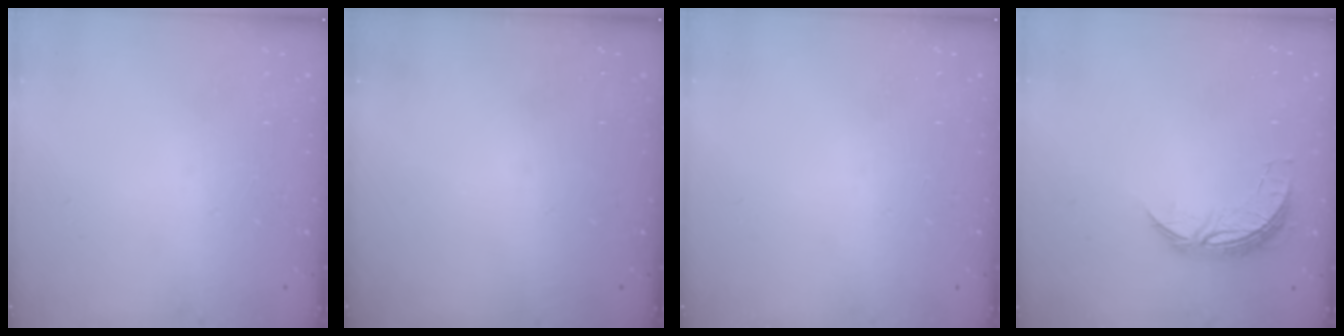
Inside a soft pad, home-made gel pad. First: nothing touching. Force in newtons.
{"total": 0.0}
{"total": 0.0}
{"total": 7.4, "press": 7.4, "slide": 0.5}